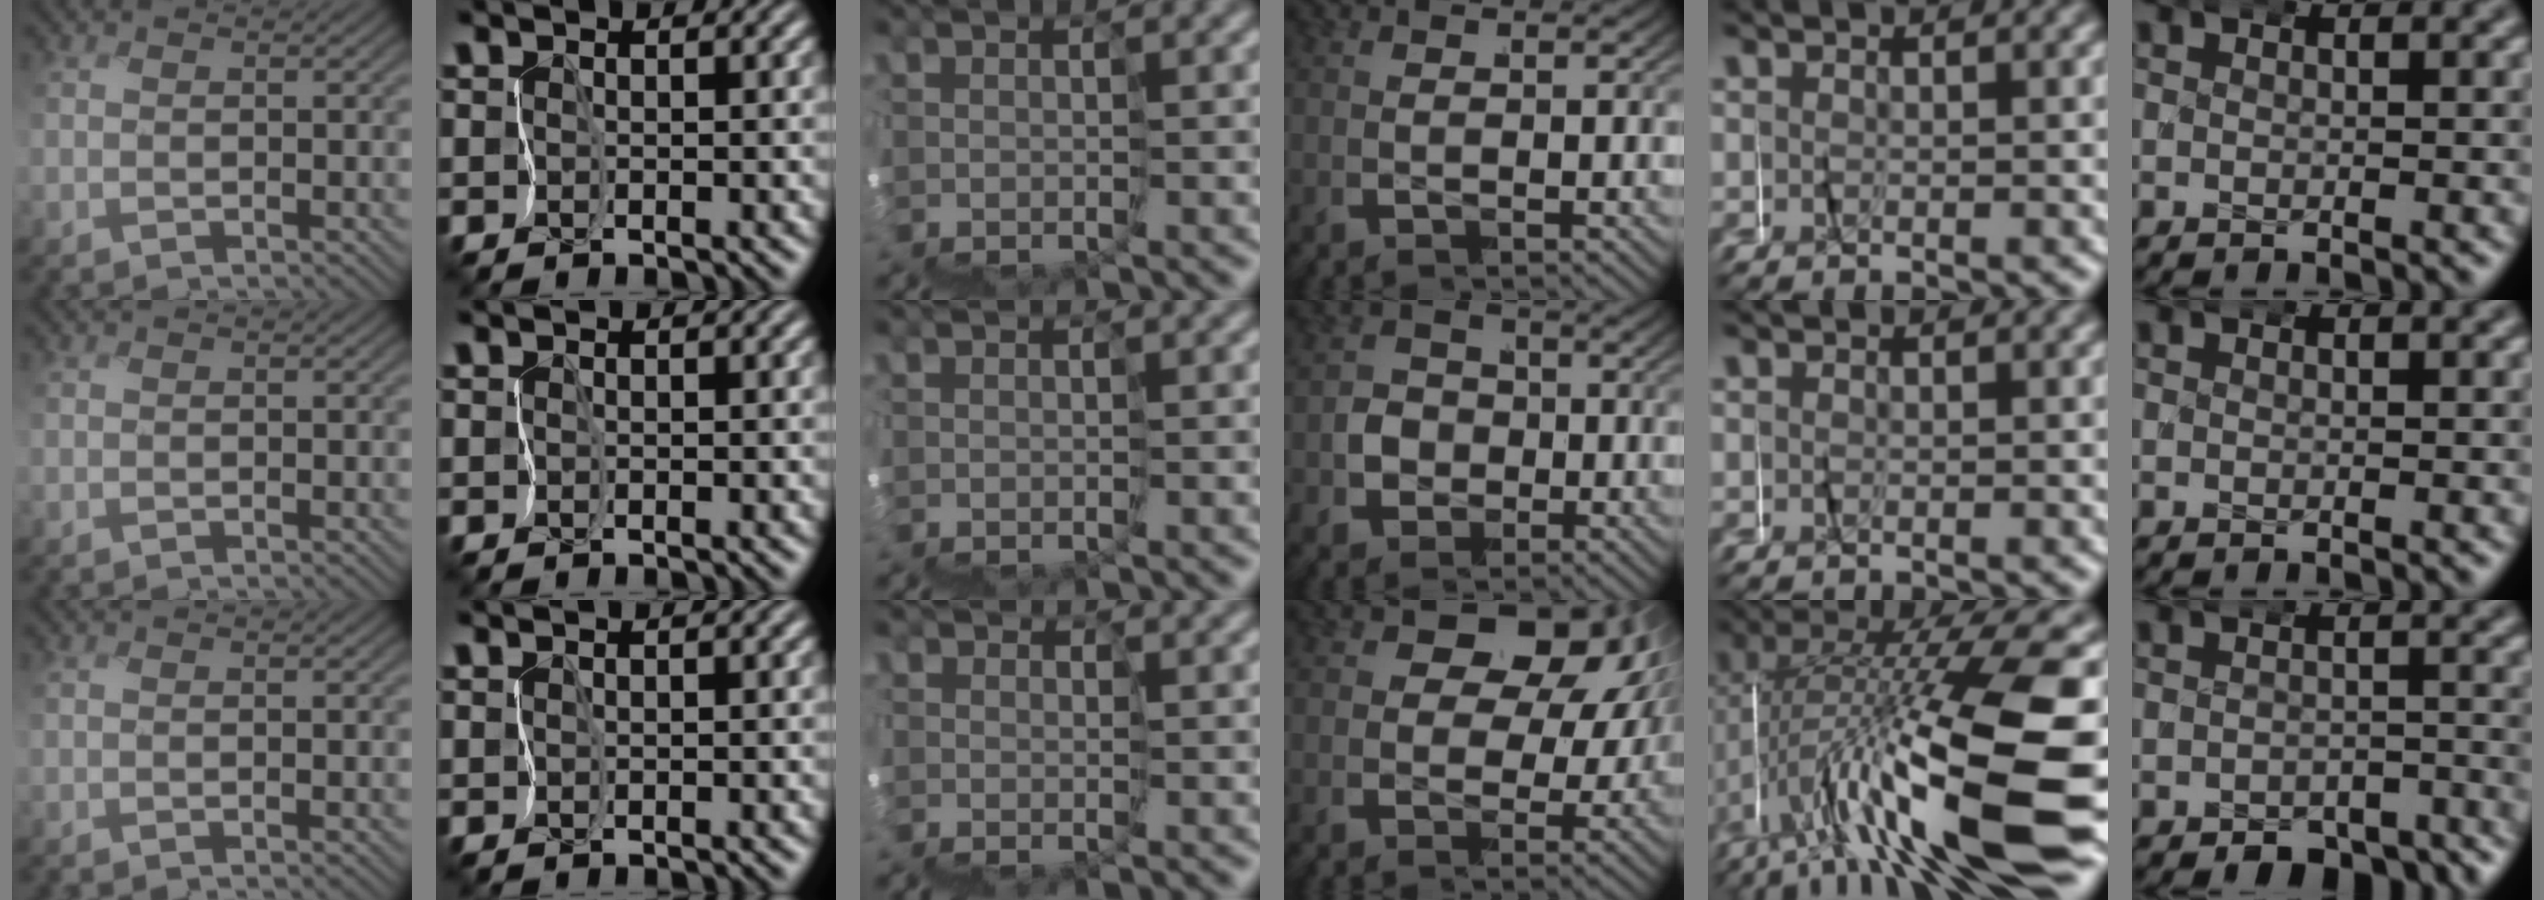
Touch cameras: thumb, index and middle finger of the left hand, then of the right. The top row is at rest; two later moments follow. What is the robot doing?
{"motion": "wrap", "object": "masking tape"}